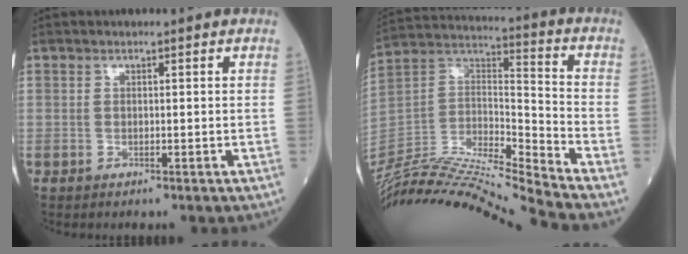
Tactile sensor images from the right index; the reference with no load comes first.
{"total": 24.3, "force": [-22.5, -1.9, 8.9], "torque": [-0.197, -0.007, -0.395]}